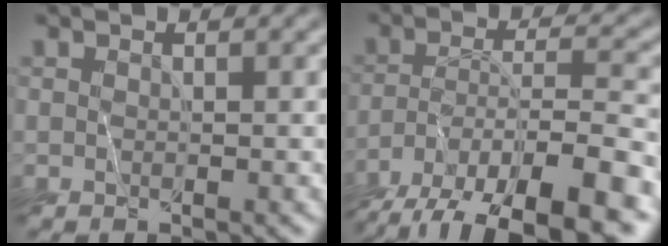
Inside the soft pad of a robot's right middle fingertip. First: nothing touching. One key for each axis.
{"total": 11.4, "fx": -8.8, "fy": 3.3, "fz": 6.5, "tx": -0.113, "ty": -0.006, "tz": -0.137}